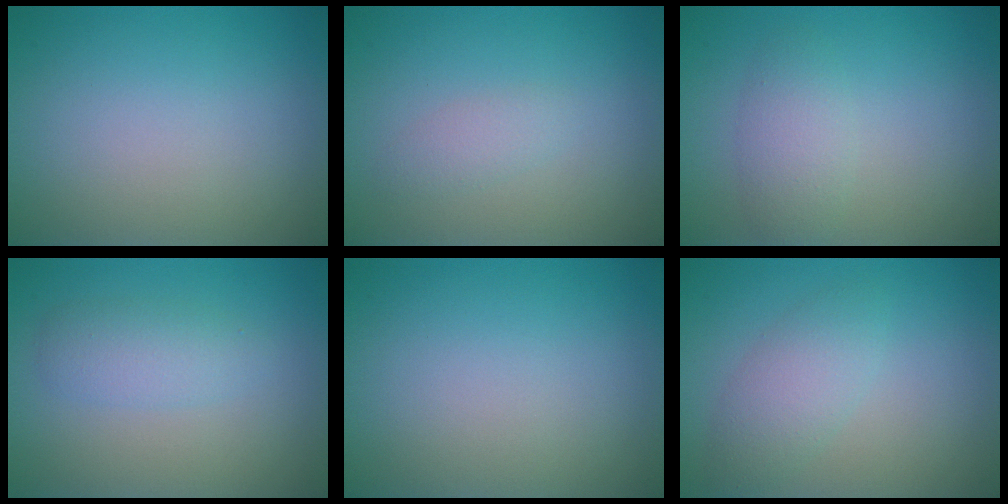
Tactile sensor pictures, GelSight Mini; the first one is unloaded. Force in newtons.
{"total": 1.3, "press": 1.3, "slide": 0.1}
{"total": 2.5, "press": 2.5, "slide": 0.1}
{"total": 2.4, "press": 2.4, "slide": 0.1}
{"total": 0.0}
{"total": 2.7, "press": 2.7, "slide": 0.0}